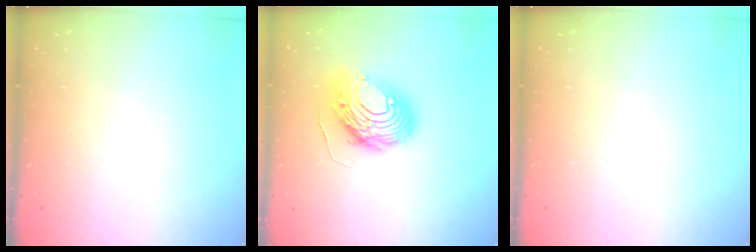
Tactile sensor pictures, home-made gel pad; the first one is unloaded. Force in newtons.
{"total": 12.9, "press": 12.8, "slide": 1.3}
{"total": 0.0}